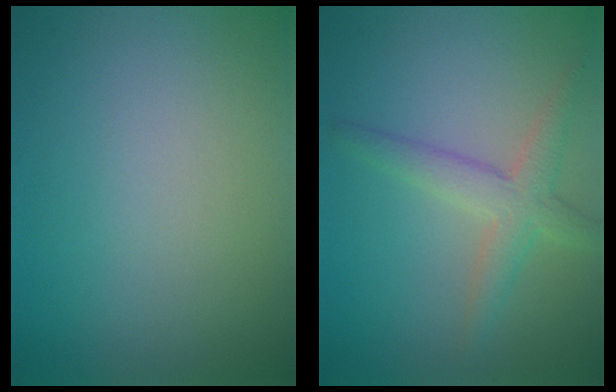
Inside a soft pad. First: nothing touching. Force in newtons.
{"total": 3.1, "press": 3.1, "slide": 0.3}